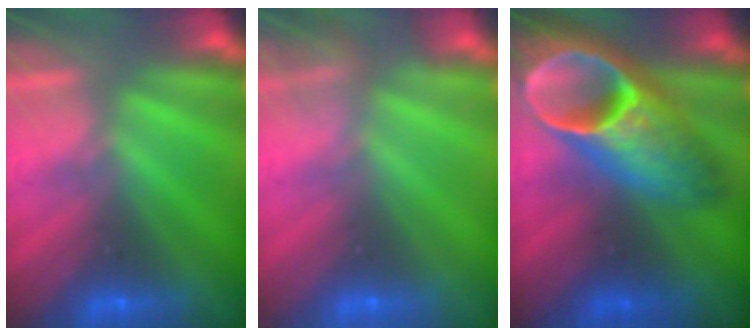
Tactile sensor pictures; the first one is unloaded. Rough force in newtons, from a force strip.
{"total": 2.0}
{"total": 13.7}